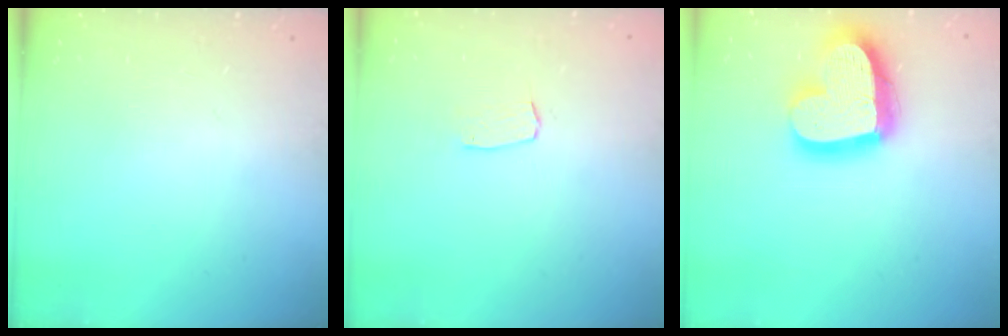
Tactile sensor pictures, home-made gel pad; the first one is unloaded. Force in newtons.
{"total": 3.6, "press": 3.6, "slide": 0.3}
{"total": 20.8, "press": 20.7, "slide": 1.9}